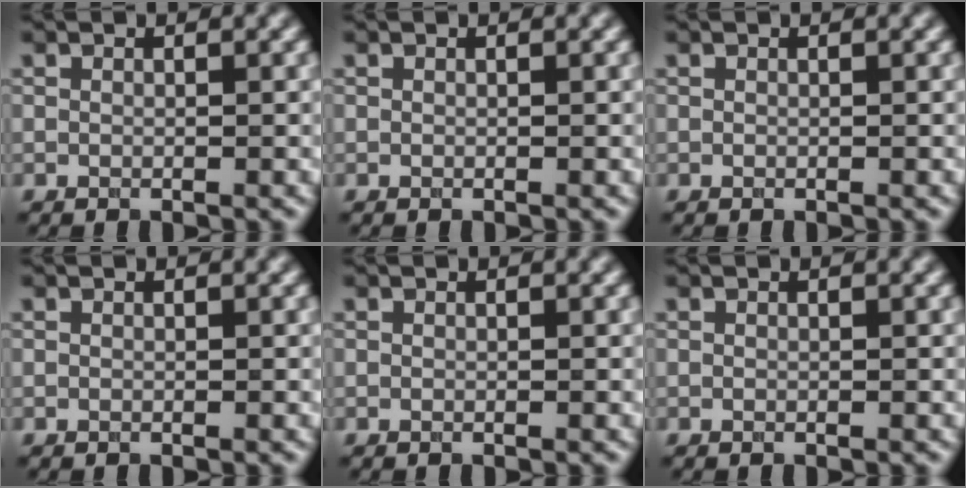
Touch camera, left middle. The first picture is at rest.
{"total": 0.0}
{"total": 0.0}
{"total": 0.0}
{"total": 0.0}
{"total": 0.0}